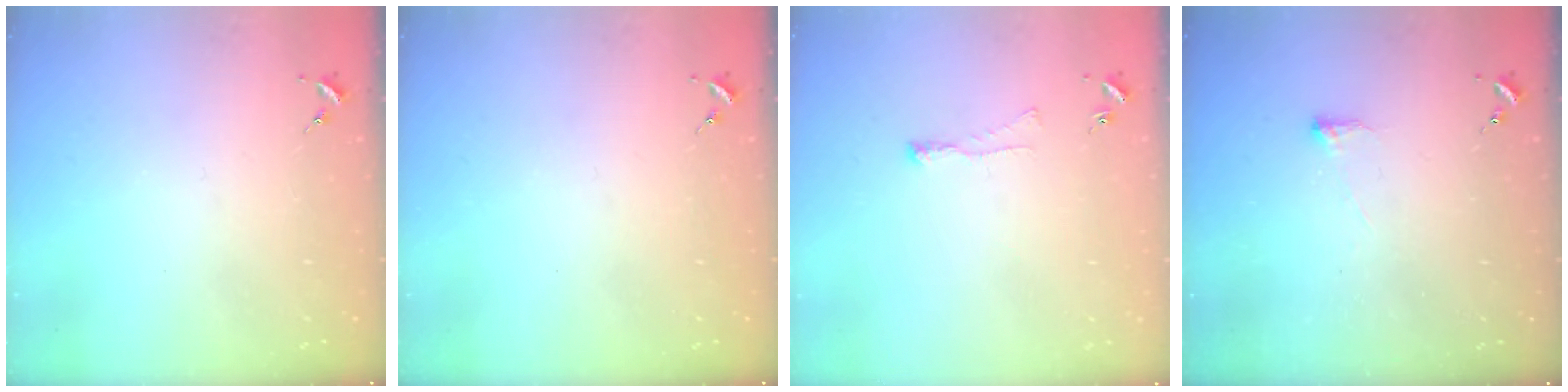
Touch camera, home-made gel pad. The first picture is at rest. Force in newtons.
{"total": 0.0}
{"total": 2.7, "press": 2.6, "slide": 0.7}
{"total": 3.3, "press": 3.2, "slide": 0.5}